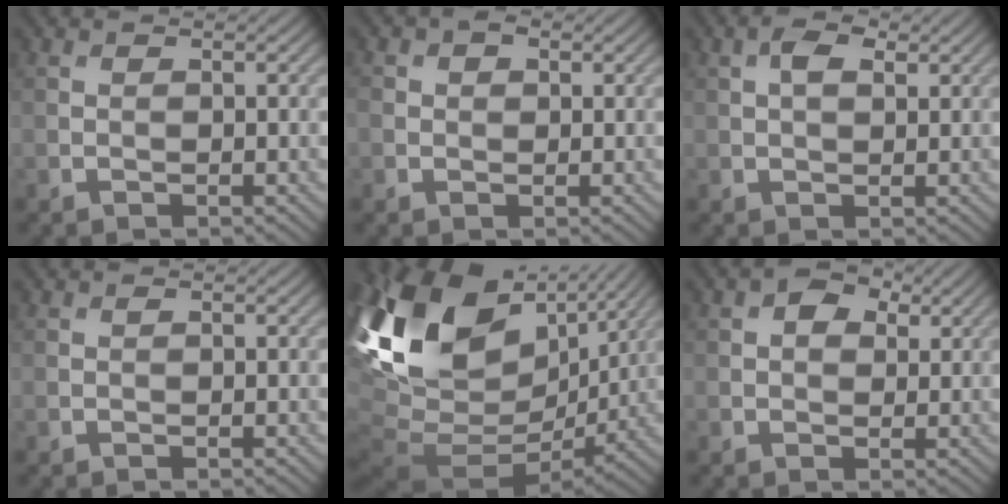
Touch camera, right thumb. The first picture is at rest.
{"total": 2.5, "force": [0.7, 2.0, 1.3], "torque": [-0.028, 0.001, 0.009]}
{"total": 3.0, "force": [1.1, 1.6, 2.3], "torque": [-0.047, 0.005, 0.017]}
{"total": 0.0}
{"total": 20.3, "force": [4.7, 13.6, 14.3], "torque": [-0.298, -0.018, 0.122]}
{"total": 3.3, "force": [1.2, 2.2, 2.1], "torque": [-0.037, 0.003, 0.017]}